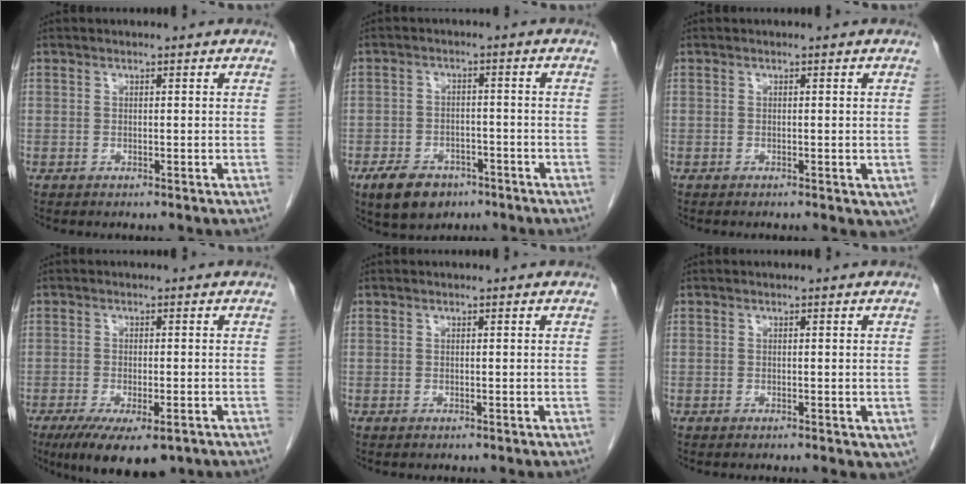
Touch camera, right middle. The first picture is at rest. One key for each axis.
{"total": 7.1, "fx": -4.6, "fy": 4.2, "fz": 3.4, "tx": -0.065, "ty": -0.001, "tz": -0.070}
{"total": 2.9, "fx": -1.5, "fy": 1.1, "fz": 2.3, "tx": -0.017, "ty": -0.004, "tz": -0.021}
{"total": 10.3, "fx": -6.6, "fy": 3.3, "fz": 7.2, "tx": -0.111, "ty": -0.018, "tz": -0.099}
{"total": 0.0}
{"total": 2.4, "fx": -1.1, "fy": 0.9, "fz": 2.0, "tx": -0.014, "ty": -0.002, "tz": -0.014}